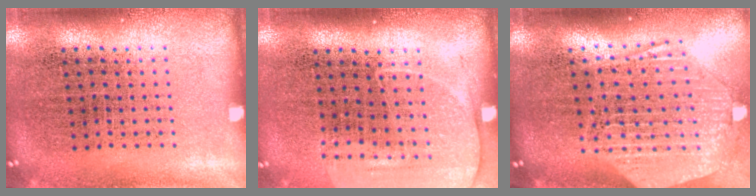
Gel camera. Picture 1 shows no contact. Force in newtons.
{"total": 1.4, "press": 1.3, "slide": 0.4}
{"total": 2.8, "press": 2.3, "slide": 1.6}